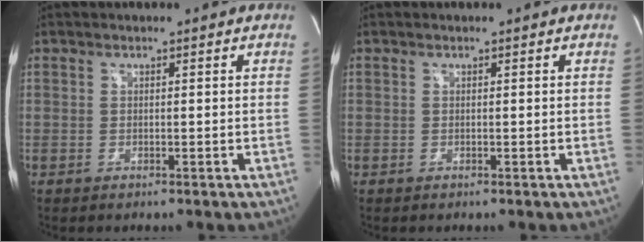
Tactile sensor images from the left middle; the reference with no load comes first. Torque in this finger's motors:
{"motor_torque": [0.01, 0.02, -0.09, 0.00]}